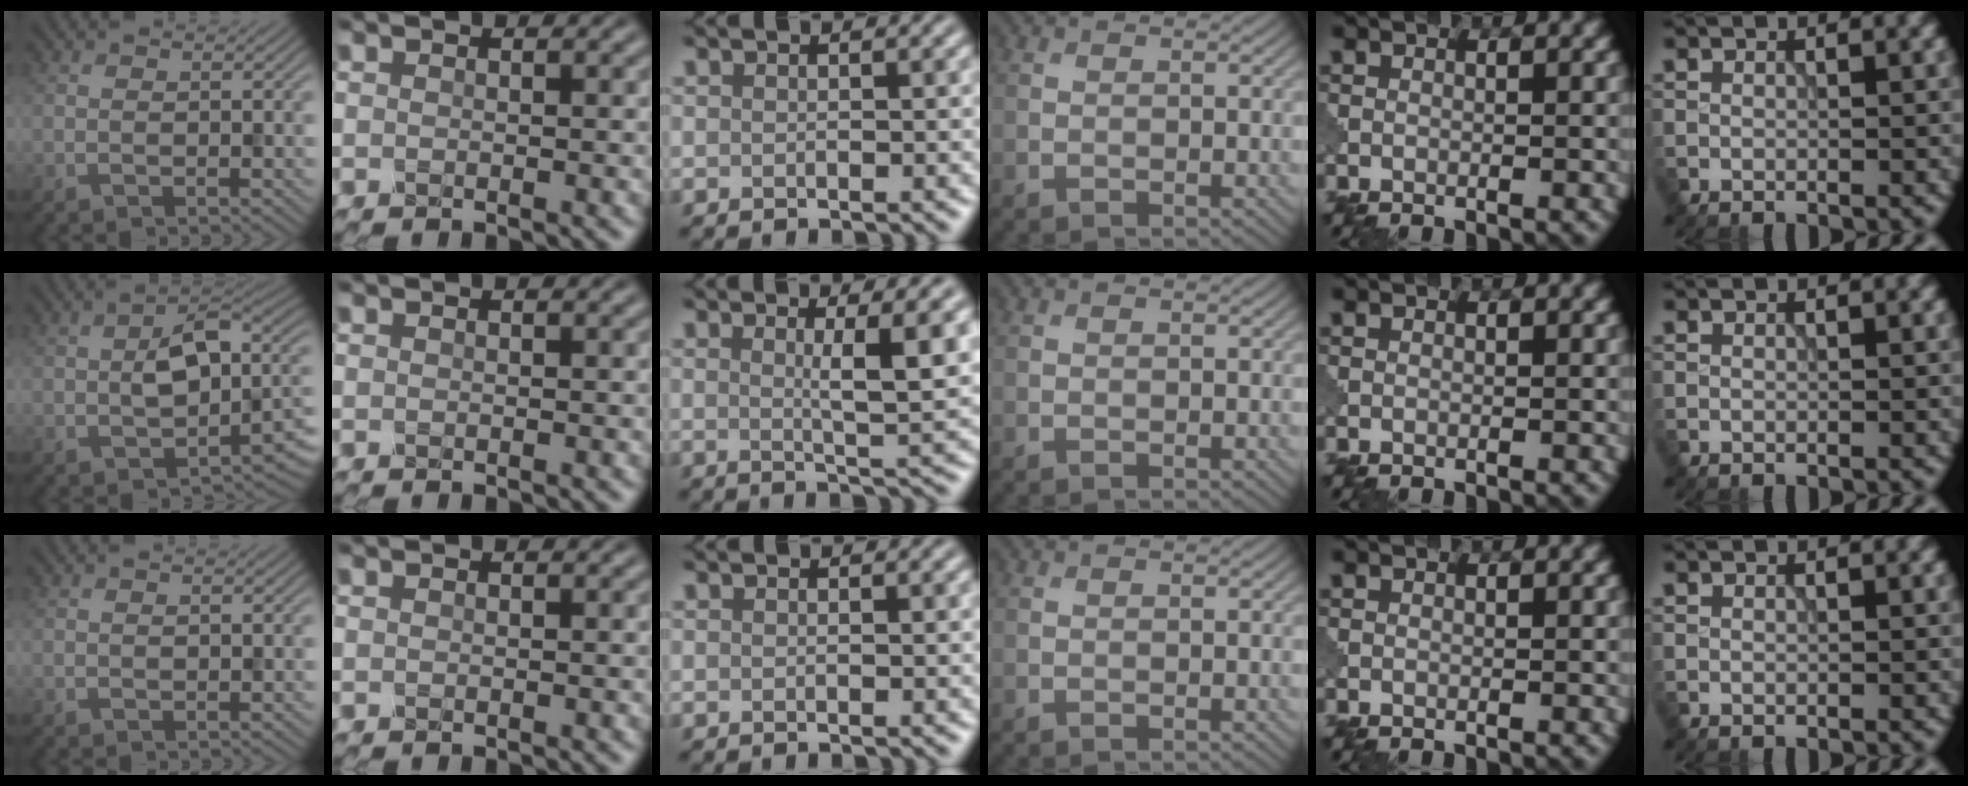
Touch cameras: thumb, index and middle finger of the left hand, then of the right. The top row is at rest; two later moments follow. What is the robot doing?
{"motion": "shake", "object": "medicine bottle"}